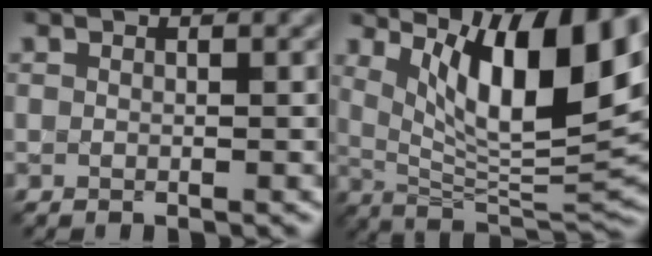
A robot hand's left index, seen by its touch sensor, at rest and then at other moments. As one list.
[{"total": 12.6, "force": [5.3, 3.6, 10.8], "torque": [-0.158, -0.004, 0.092]}]